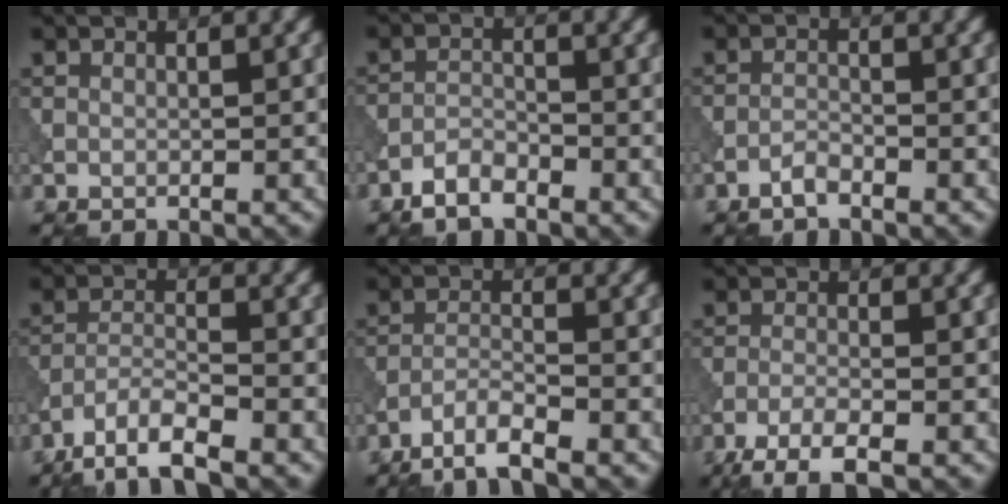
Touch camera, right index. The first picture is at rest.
{"total": 2.5, "force": [-2.0, 1.0, 1.2], "torque": [-0.021, 0.005, -0.042]}
{"total": 1.3, "force": [-1.1, 0.3, 0.6], "torque": [-0.012, 0.004, -0.025]}
{"total": 4.9, "force": [-3.8, 1.0, 2.9], "torque": [-0.054, -0.003, -0.078]}
{"total": 3.1, "force": [-2.5, 0.3, 1.8], "torque": [-0.032, 0.003, -0.057]}
{"total": 3.6, "force": [-2.5, 0.7, 2.5], "torque": [-0.052, -0.004, -0.056]}